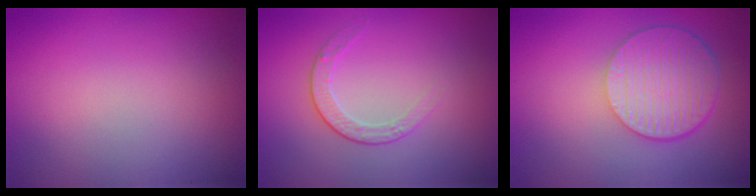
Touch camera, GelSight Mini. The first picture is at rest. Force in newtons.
{"total": 2.1, "press": 1.4, "slide": 1.5}
{"total": 6.8, "press": 4.9, "slide": 4.8}